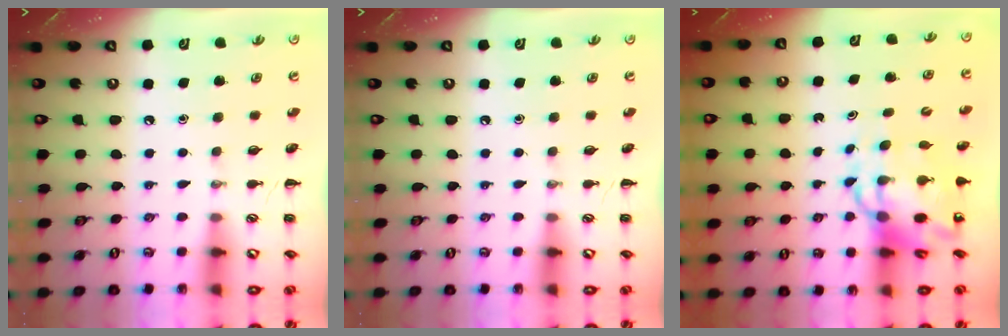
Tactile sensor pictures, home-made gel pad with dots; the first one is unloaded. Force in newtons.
{"total": 0.0}
{"total": 9.8, "press": 9.3, "slide": 2.9}